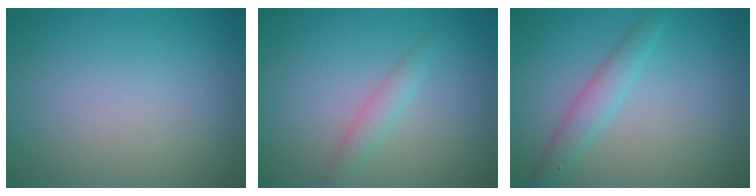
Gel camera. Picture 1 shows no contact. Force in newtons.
{"total": 1.5, "press": 1.5, "slide": 0.1}
{"total": 2.3, "press": 2.3, "slide": 0.0}